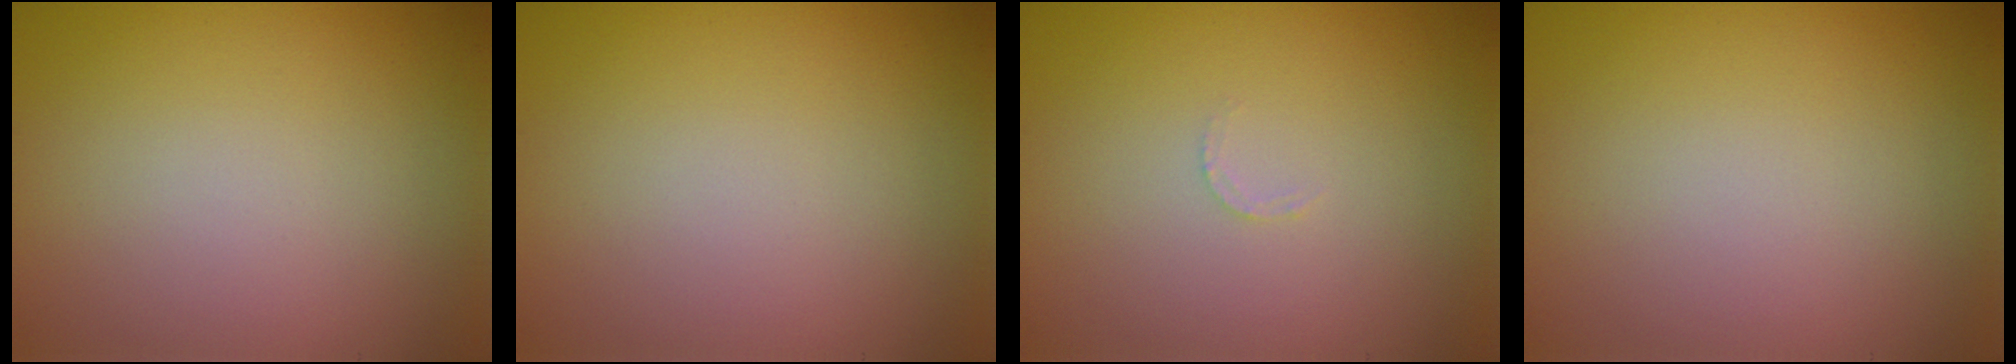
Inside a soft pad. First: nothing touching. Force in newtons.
{"total": 0.0}
{"total": 0.7, "press": 0.6, "slide": 0.3}
{"total": 0.0}